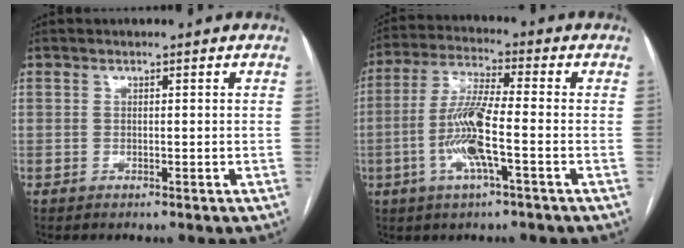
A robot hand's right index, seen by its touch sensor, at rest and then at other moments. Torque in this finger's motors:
{"motor_torque": [1.63, -0.47, 0.80, 0.21]}